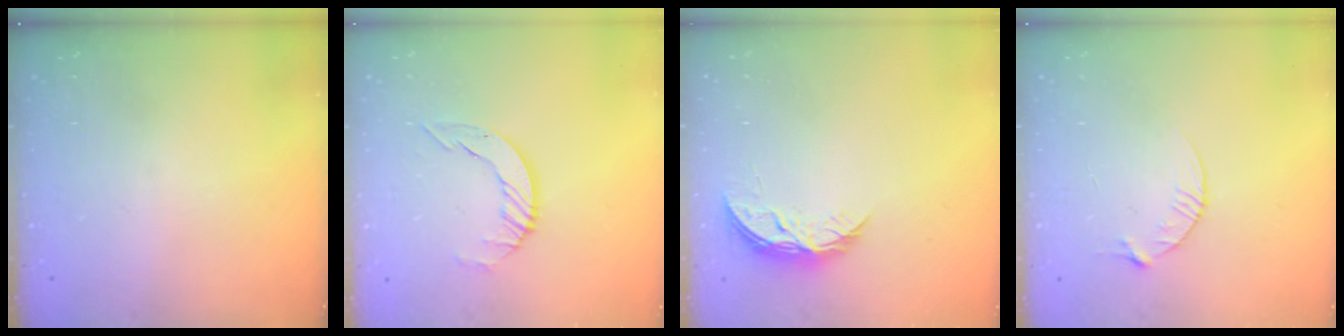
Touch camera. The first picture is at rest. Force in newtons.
{"total": 5.2, "press": 5.2, "slide": 0.5}
{"total": 5.4, "press": 5.4, "slide": 0.5}
{"total": 4.5, "press": 4.5, "slide": 0.5}